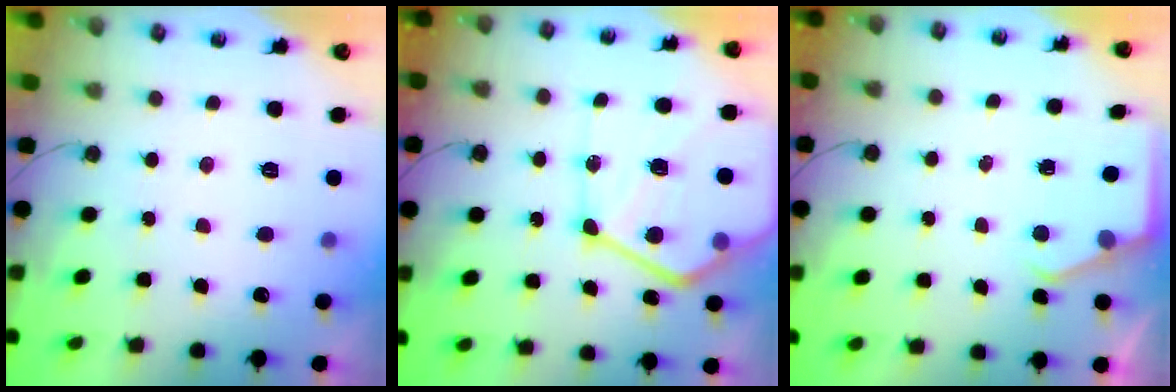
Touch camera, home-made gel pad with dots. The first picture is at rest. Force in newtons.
{"total": 24.1, "press": 24.0, "slide": 2.2}
{"total": 2.7, "press": 2.7, "slide": 0.5}